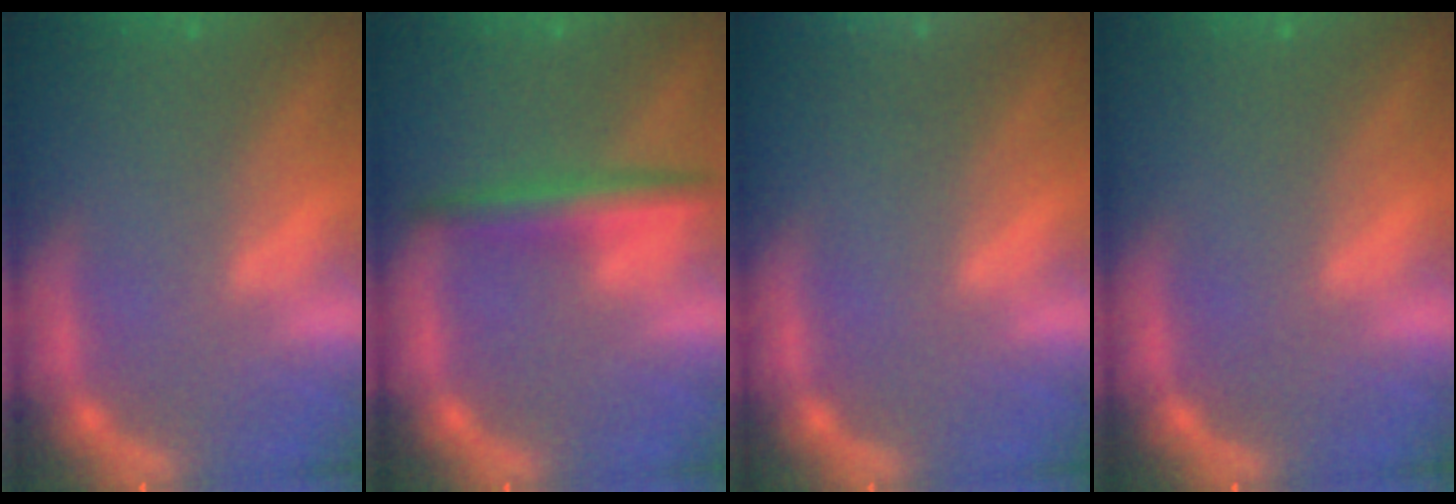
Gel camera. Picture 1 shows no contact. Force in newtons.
{"total": 3.5}
{"total": 7.0}
{"total": 0.0}